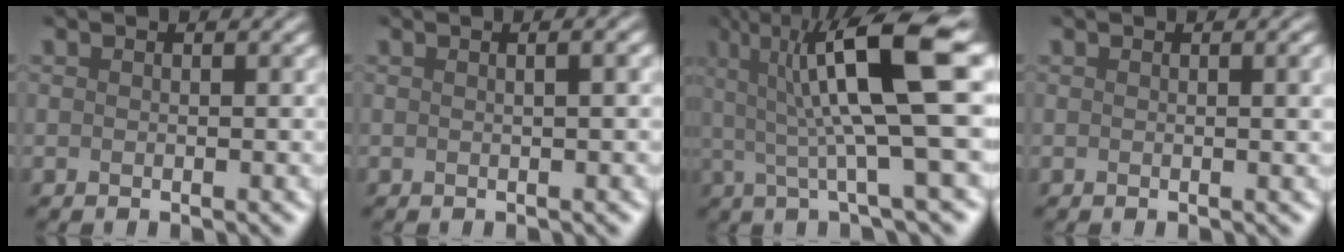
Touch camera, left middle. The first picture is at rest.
{"total": 3.0, "force": [0.8, 1.5, 2.4], "torque": [0.000, 0.019, -0.015]}
{"total": 9.5, "force": [2.7, 1.6, 8.9], "torque": [-0.152, 0.014, 0.058]}
{"total": 2.1, "force": [0.5, 1.1, 1.7], "torque": [-0.001, 0.015, -0.012]}